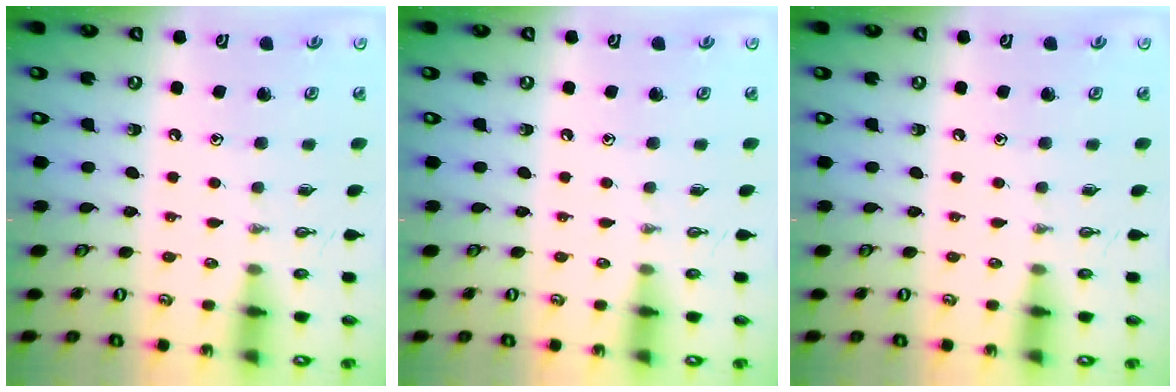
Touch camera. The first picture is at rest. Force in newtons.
{"total": 0.0}
{"total": 0.0}